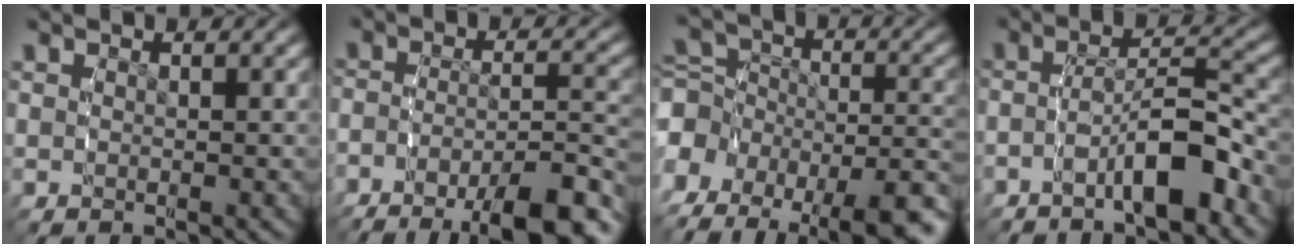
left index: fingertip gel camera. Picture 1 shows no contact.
{"total": 10.4, "force": [-8.1, 3.8, 5.3], "torque": [-0.061, -0.014, -0.122]}
{"total": 12.0, "force": [-5.1, 8.8, 6.5], "torque": [-0.122, -0.028, -0.083]}
{"total": 5.0, "force": [-3.5, 1.3, 3.3], "torque": [-0.056, 0.002, -0.054]}